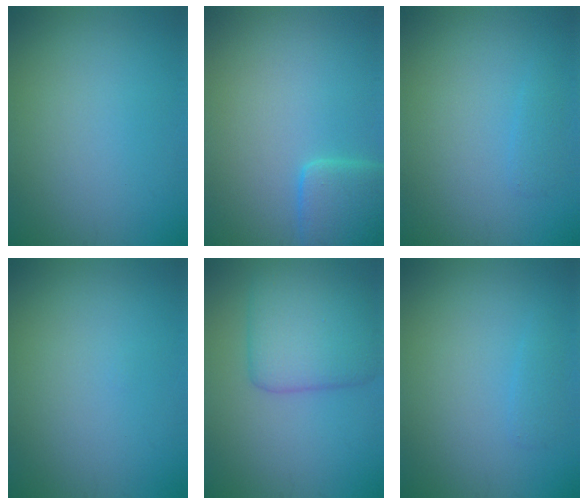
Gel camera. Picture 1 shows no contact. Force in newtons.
{"total": 3.4, "press": 3.4, "slide": 0.3}
{"total": 0.8, "press": 0.8, "slide": 0.0}
{"total": 0.0}
{"total": 5.5, "press": 5.5, "slide": 0.1}
{"total": 0.8, "press": 0.8, "slide": 0.0}